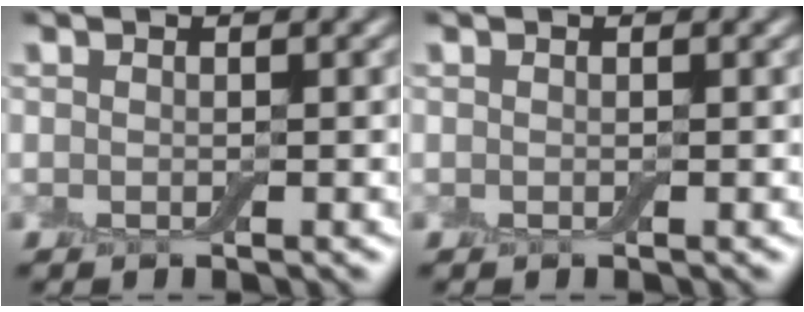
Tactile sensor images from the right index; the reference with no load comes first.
{"total": 0.0}